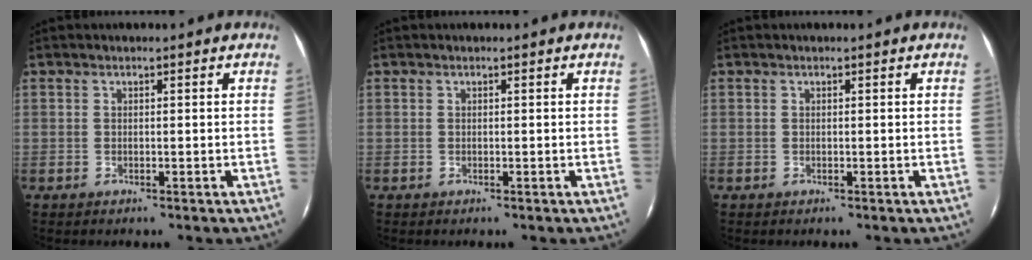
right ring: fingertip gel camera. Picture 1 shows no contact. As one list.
[{"total": 0.0}, {"total": 0.0}]